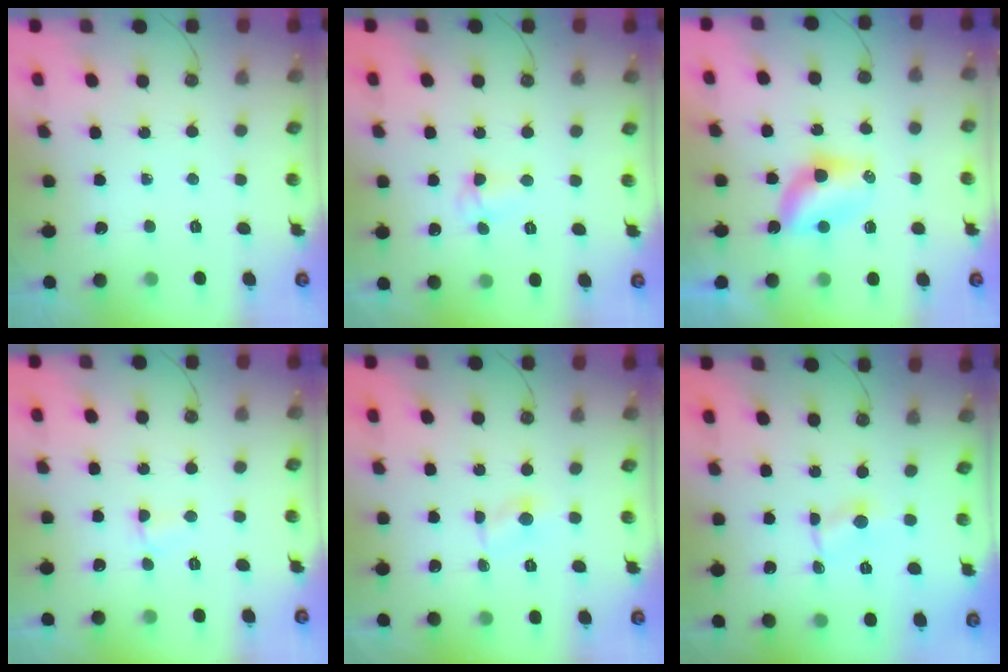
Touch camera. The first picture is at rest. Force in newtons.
{"total": 4.8, "press": 4.6, "slide": 1.3}
{"total": 6.3, "press": 6.3, "slide": 0.3}
{"total": 2.7, "press": 2.6, "slide": 0.7}
{"total": 2.4, "press": 2.4, "slide": 0.3}
{"total": 1.1, "press": 1.1, "slide": 0.2}